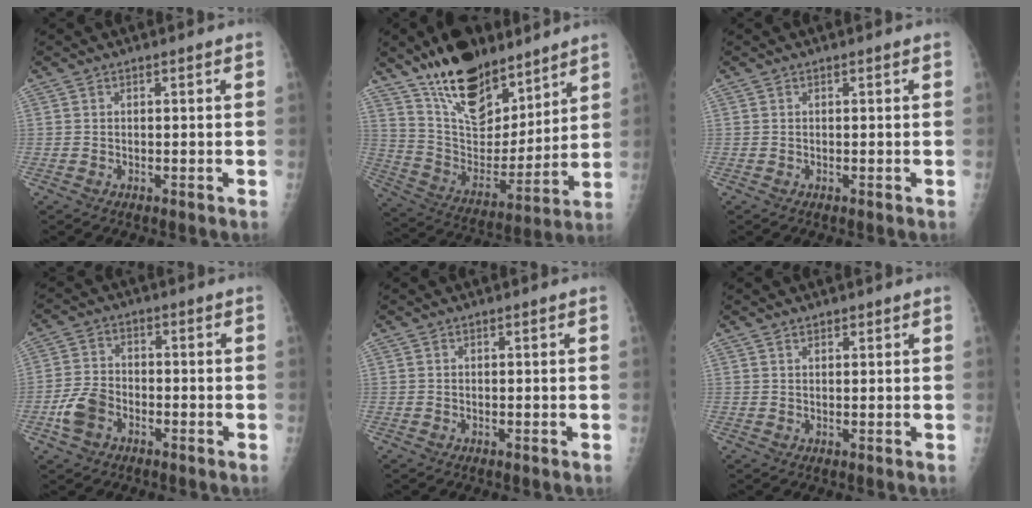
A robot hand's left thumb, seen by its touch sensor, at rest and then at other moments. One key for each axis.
{"total": 22.2, "fx": 15.7, "fy": 10.3, "fz": 11.9, "tx": -0.158, "ty": -0.078, "tz": 0.275}
{"total": 0.0}
{"total": 6.4, "fx": -2.9, "fy": 4.4, "fz": 3.7, "tx": -0.073, "ty": 0.016, "tz": -0.056}
{"total": 0.0}
{"total": 1.0, "fx": 0.9, "fy": 0.5, "fz": 0.3, "tx": 0.002, "ty": -0.005, "tz": 0.012}